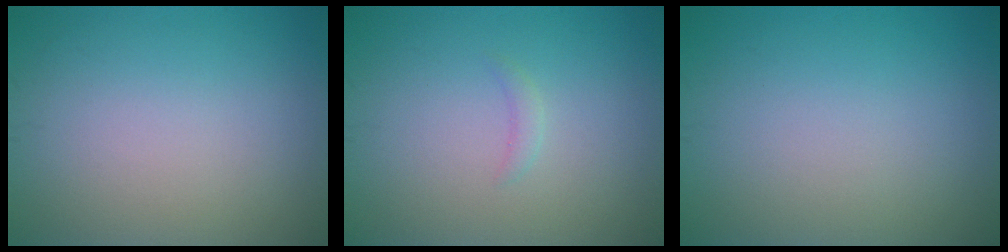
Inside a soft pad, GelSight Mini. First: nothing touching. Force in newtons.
{"total": 0.7, "press": 0.7, "slide": 0.1}
{"total": 0.0}